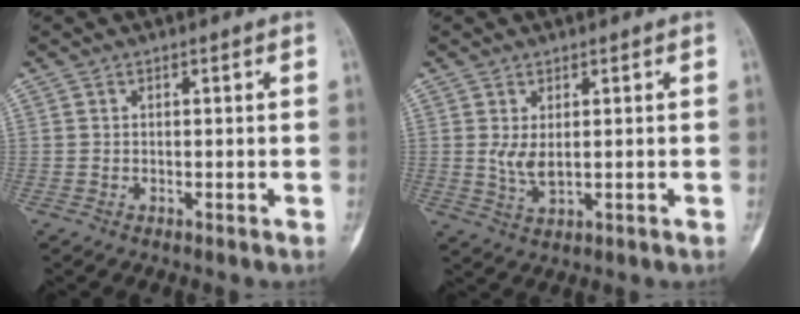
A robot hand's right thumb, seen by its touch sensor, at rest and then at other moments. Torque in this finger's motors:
{"motor_torque": [0.83, 0.72, 0.14, -0.25, 0.15]}